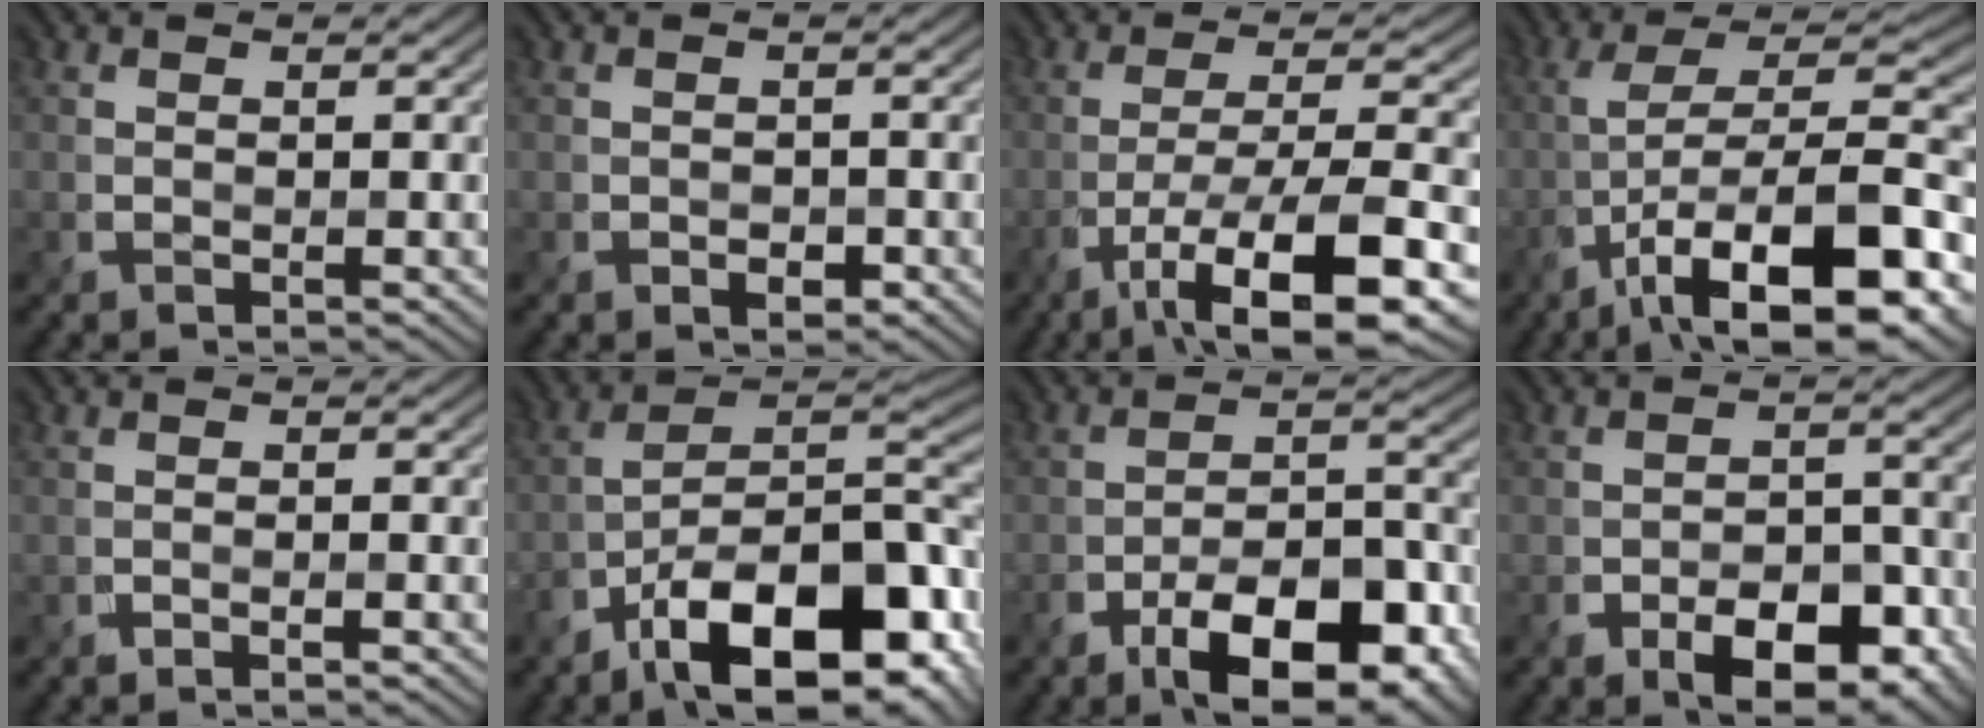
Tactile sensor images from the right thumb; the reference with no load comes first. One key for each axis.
{"total": 1.6, "fx": -0.8, "fy": 1.1, "fz": 0.8, "tx": -0.016, "ty": -0.008, "tz": -0.011}
{"total": 12.3, "fx": -6.0, "fy": 3.1, "fz": 10.2, "tx": -0.184, "ty": -0.013, "tz": -0.095}
{"total": 15.1, "fx": -6.2, "fy": 5.1, "fz": 12.7, "tx": -0.215, "ty": 0.005, "tz": -0.104}
{"total": 1.0, "fx": -0.4, "fy": 0.2, "fz": 0.9, "tx": -0.011, "ty": 0.000, "tz": -0.012}
{"total": 19.0, "fx": -10.1, "fy": 8.3, "fz": 13.8, "tx": -0.189, "ty": -0.016, "tz": -0.164}
{"total": 11.8, "fx": -6.4, "fy": 5.0, "fz": 8.6, "tx": -0.137, "ty": -0.005, "tz": -0.109}
{"total": 7.5, "fx": -3.8, "fy": 3.9, "fz": 5.1, "tx": -0.079, "ty": -0.010, "tz": -0.054}